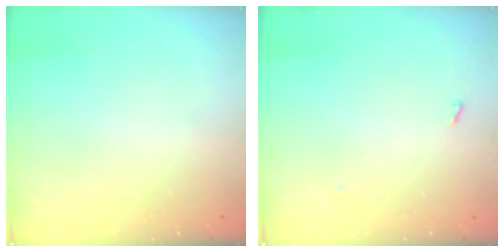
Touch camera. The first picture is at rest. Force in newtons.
{"total": 6.9, "press": 2.8, "slide": 6.3}